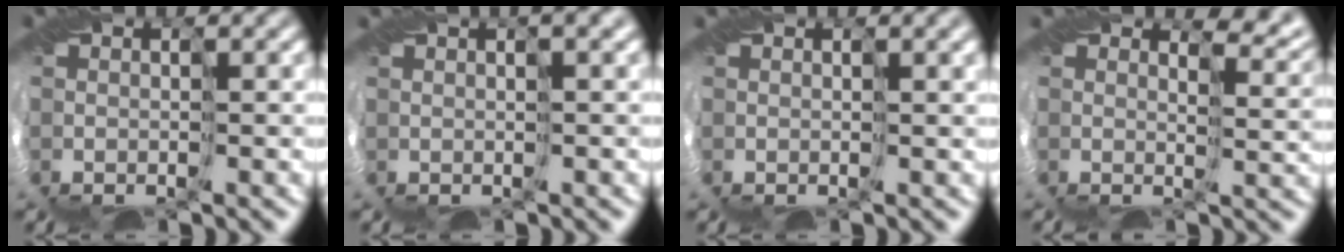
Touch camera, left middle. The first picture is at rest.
{"total": 4.2, "force": [2.4, 1.2, 3.2], "torque": [-0.035, 0.021, 0.016]}
{"total": 1.8, "force": [0.9, 0.3, 1.6], "torque": [-0.019, 0.003, 0.011]}
{"total": 5.3, "force": [3.6, 2.0, 3.3], "torque": [-0.045, 0.003, 0.041]}